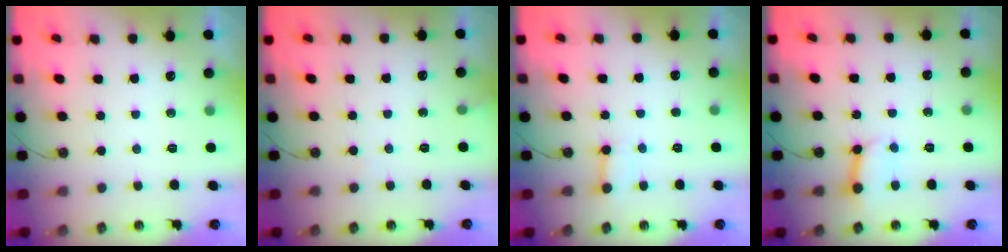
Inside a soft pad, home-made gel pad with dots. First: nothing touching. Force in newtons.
{"total": 4.8, "press": 4.7, "slide": 0.2}
{"total": 2.6, "press": 2.6, "slide": 0.3}
{"total": 5.6, "press": 5.6, "slide": 0.7}